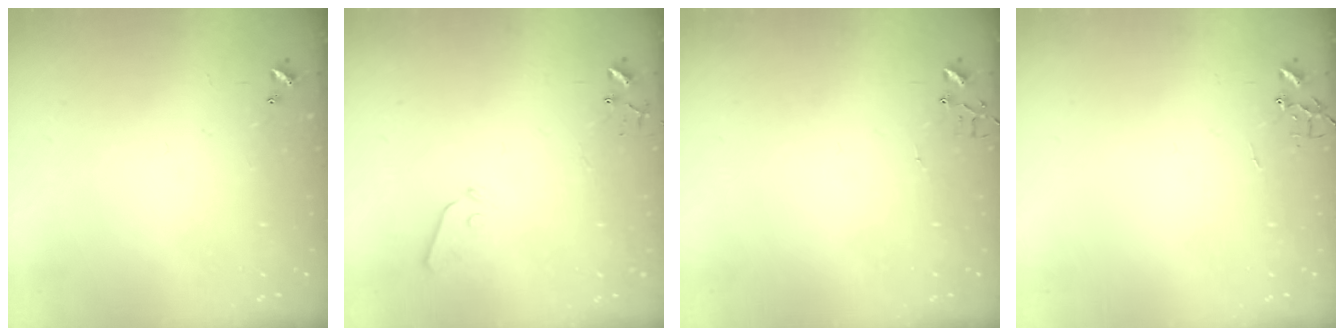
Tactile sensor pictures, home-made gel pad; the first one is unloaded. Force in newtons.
{"total": 3.6, "press": 3.5, "slide": 0.7}
{"total": 3.6, "press": 3.6, "slide": 0.4}
{"total": 0.0}